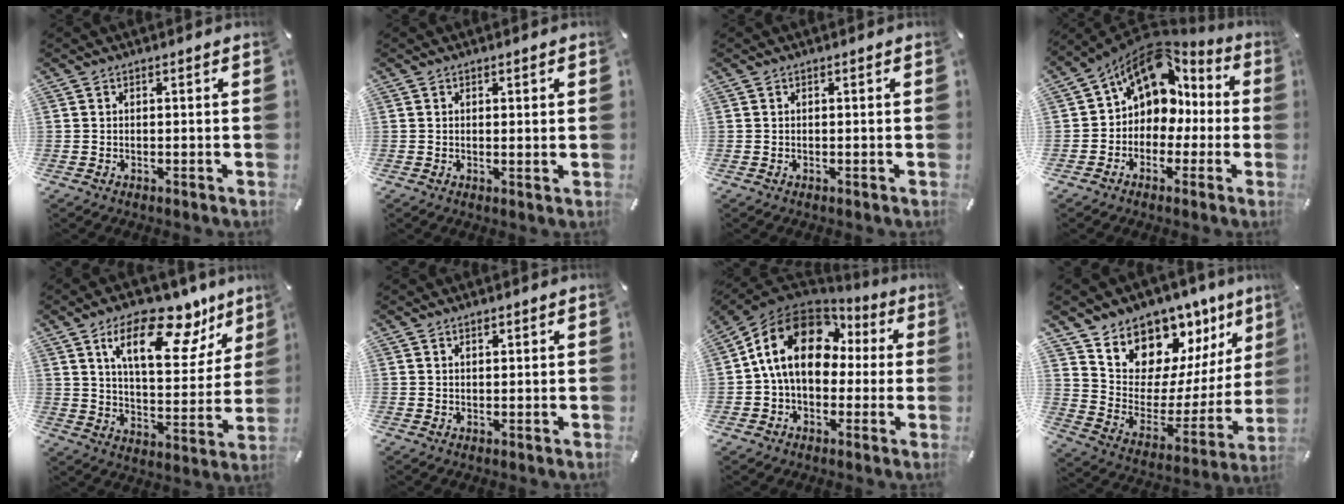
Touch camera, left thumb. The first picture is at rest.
{"total": 1.3, "force": [0.4, 0.3, 1.2], "torque": [-0.022, -0.001, 0.007]}
{"total": 0.0}
{"total": 11.7, "force": [4.9, 9.3, 4.9], "torque": [-0.091, -0.028, 0.096]}
{"total": 19.1, "force": [12.0, 8.5, 12.1], "torque": [-0.177, -0.070, 0.195]}
{"total": 0.9, "force": [0.7, 0.4, 0.4], "torque": [-0.008, 0.000, 0.012]}
{"total": 16.8, "force": [3.0, 12.6, 10.6], "torque": [-0.215, 0.007, 0.053]}
{"total": 11.3, "force": [9.7, 5.7, -0.9], "torque": [0.006, -0.124, 0.177]}